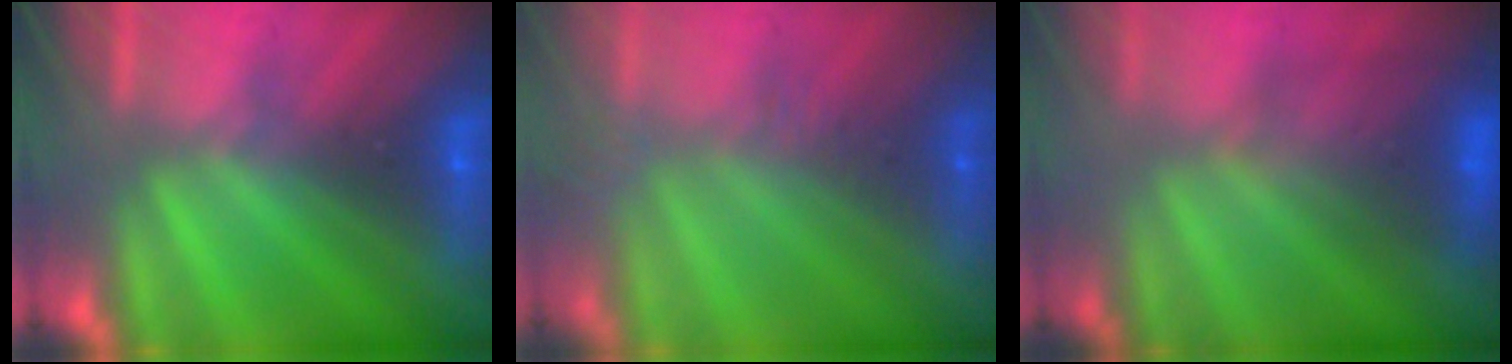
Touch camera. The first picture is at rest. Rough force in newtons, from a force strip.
{"total": 2.8}
{"total": 3.5}